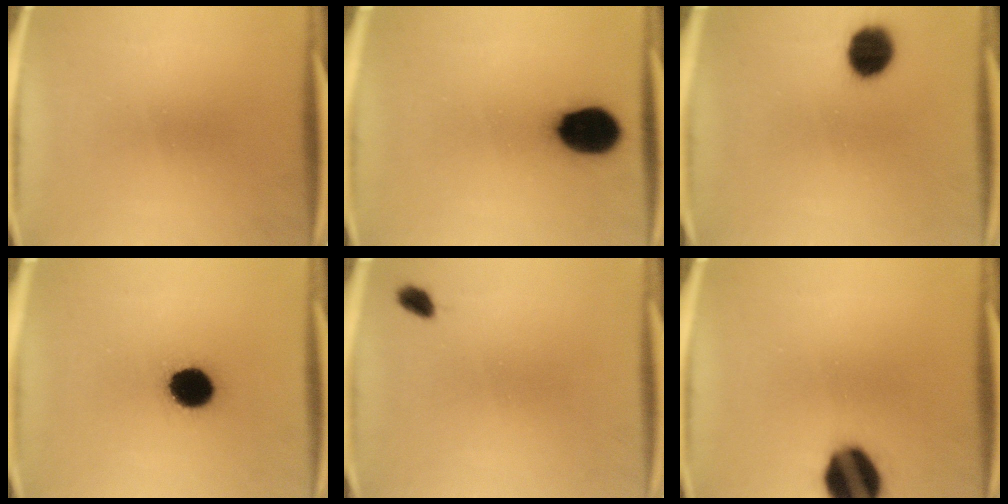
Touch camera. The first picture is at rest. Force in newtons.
{"total": 13.6}
{"total": 9.1}
{"total": 10.0}
{"total": 1.9}
{"total": 14.6}